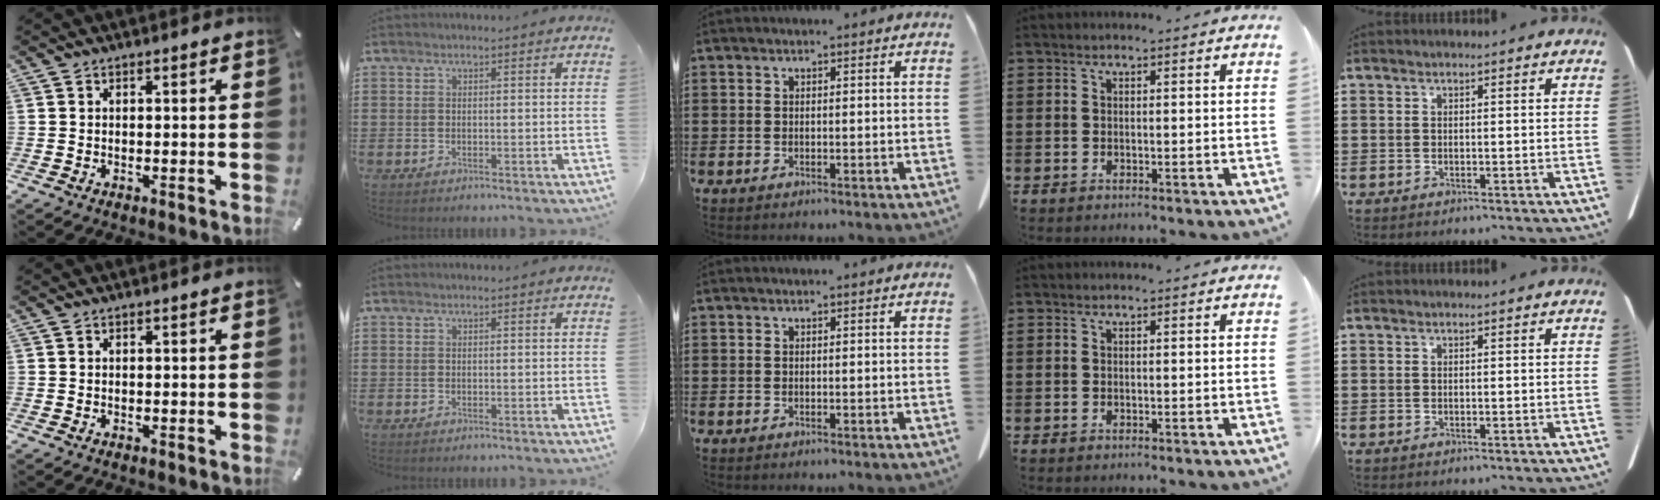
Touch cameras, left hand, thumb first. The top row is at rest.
{}